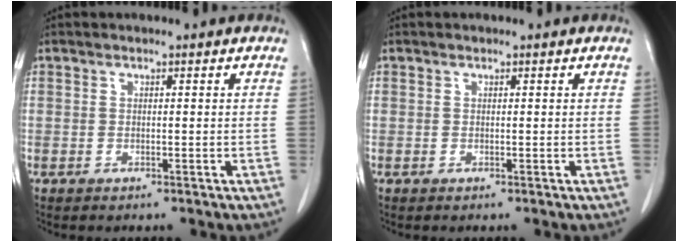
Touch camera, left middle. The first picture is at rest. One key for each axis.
{"total": 0.0}